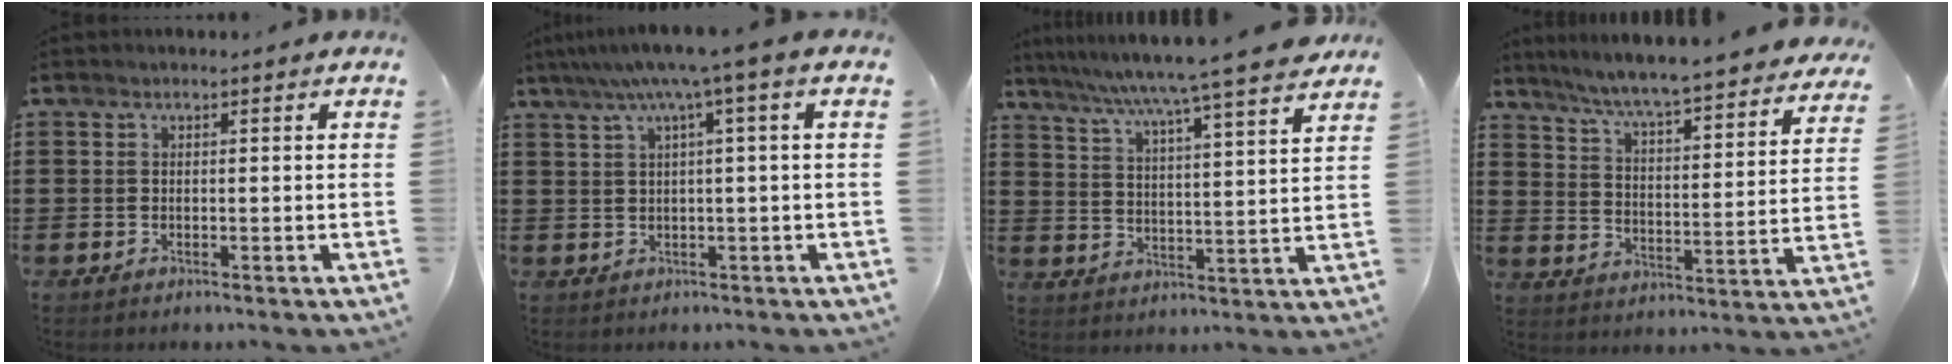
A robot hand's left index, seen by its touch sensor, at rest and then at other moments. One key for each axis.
{"total": 5.6, "fx": 2.3, "fy": -0.8, "fz": 5.1, "tx": -0.103, "ty": -0.007, "tz": 0.035}
{"total": 7.4, "fx": 6.5, "fy": -1.4, "fz": 3.3, "tx": -0.088, "ty": -0.049, "tz": 0.104}
{"total": 5.6, "fx": 5.2, "fy": -0.7, "fz": 2.0, "tx": -0.063, "ty": -0.047, "tz": 0.082}